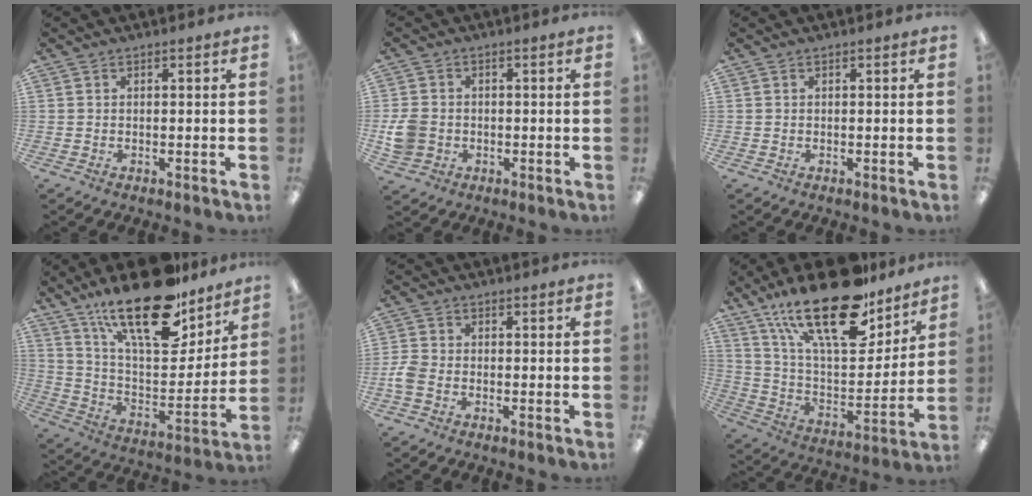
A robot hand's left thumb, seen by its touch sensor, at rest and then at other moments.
{"total": 6.0, "force": [-0.9, 5.2, 2.8], "torque": [-0.054, 0.010, -0.014]}
{"total": 0.0}
{"total": 25.2, "force": [17.7, 9.4, 15.2], "torque": [-0.245, -0.110, 0.302]}
{"total": 3.6, "force": [-1.3, 2.5, 2.3], "torque": [-0.049, 0.003, -0.024]}
{"total": 27.3, "force": [18.1, 10.7, 17.4], "torque": [-0.295, -0.106, 0.308]}